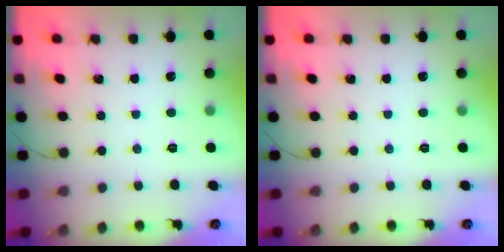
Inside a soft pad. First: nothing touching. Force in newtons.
{"total": 0.0}